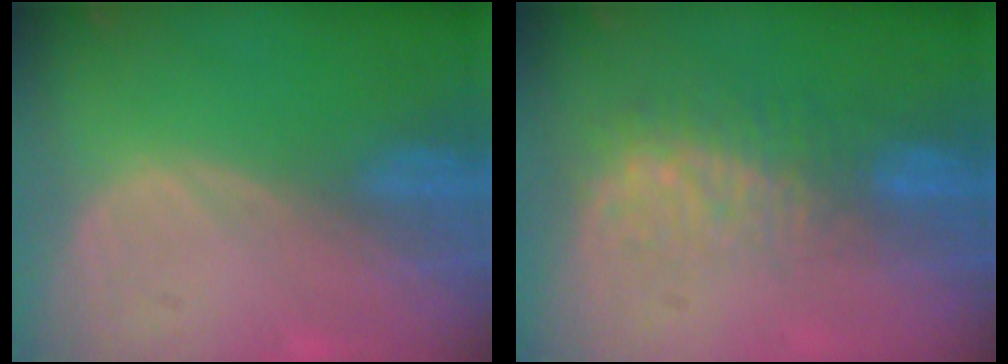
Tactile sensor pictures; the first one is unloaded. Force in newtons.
{"total": 8.3, "press": 7.4, "slide": 3.7}